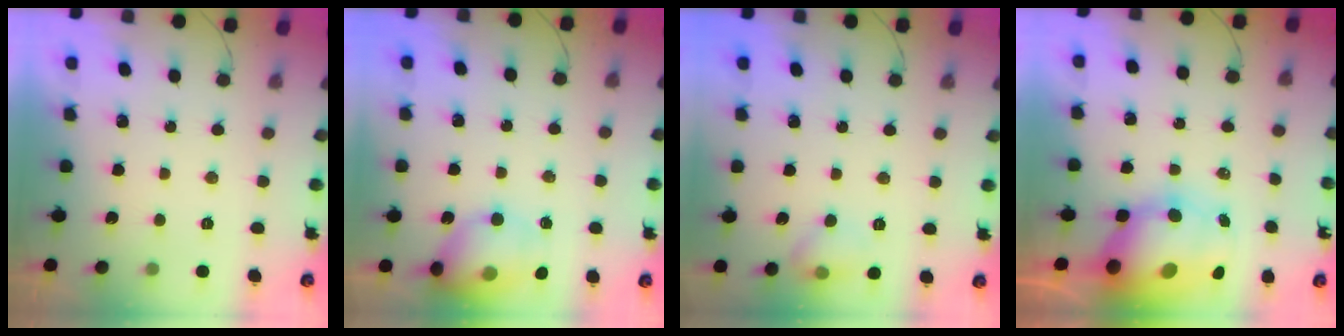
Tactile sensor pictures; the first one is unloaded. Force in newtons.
{"total": 15.7, "press": 15.5, "slide": 2.6}
{"total": 6.6, "press": 6.4, "slide": 1.5}
{"total": 14.4, "press": 14.0, "slide": 3.5}